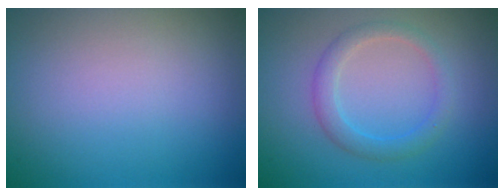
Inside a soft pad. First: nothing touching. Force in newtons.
{"total": 2.3, "press": 2.3, "slide": 0.1}